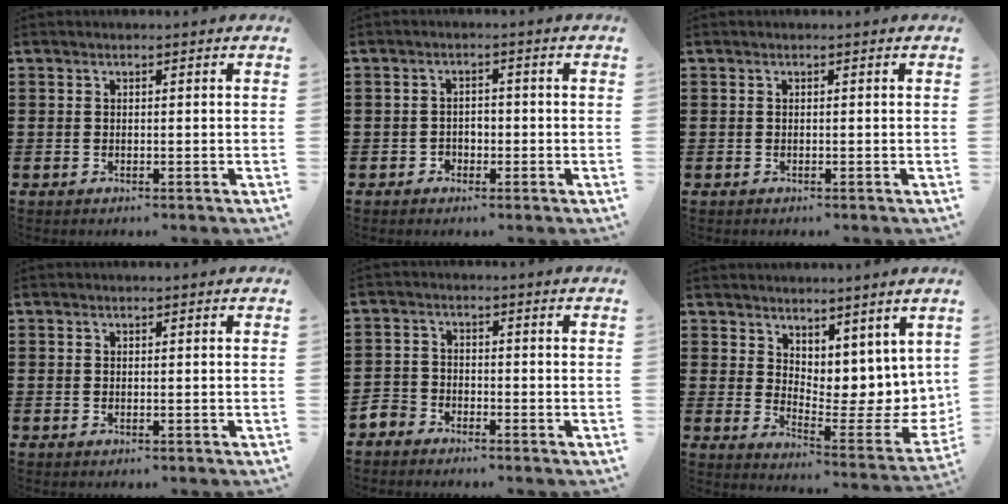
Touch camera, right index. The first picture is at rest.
{"total": 1.8, "force": [-1.0, 1.4, 0.5], "torque": [-0.016, 0.001, -0.024]}
{"total": 0.0}
{"total": 0.0}
{"total": 2.9, "force": [-2.6, 1.2, 0.0], "torque": [-0.015, 0.001, -0.058]}
{"total": 4.8, "force": [4.0, 2.4, 1.1], "torque": [-0.034, -0.050, 0.078]}